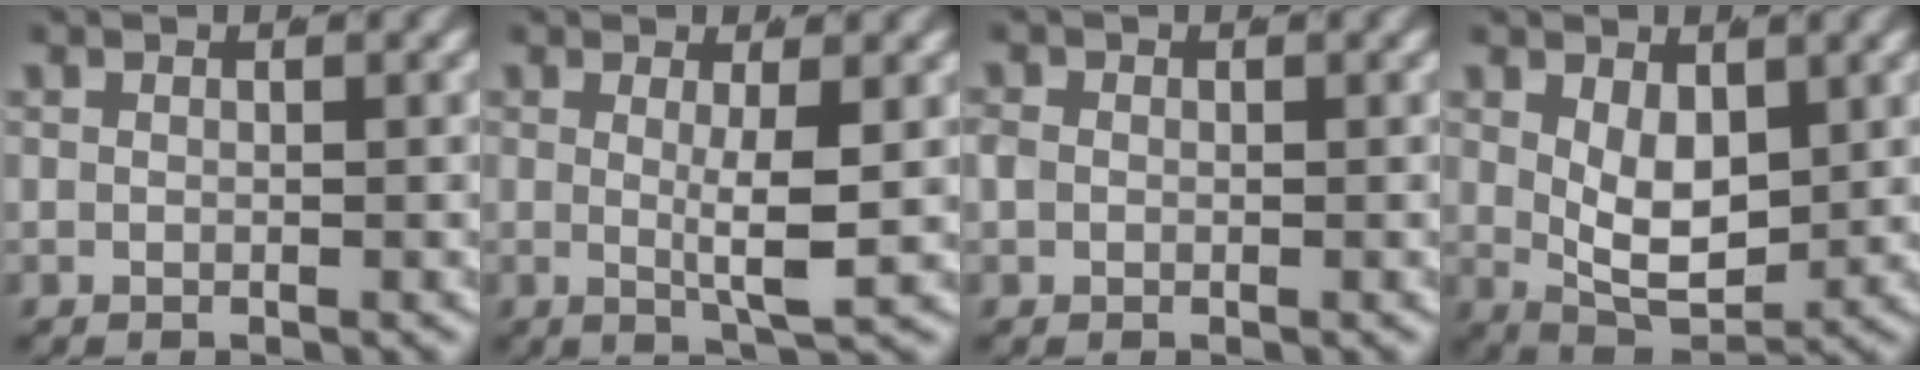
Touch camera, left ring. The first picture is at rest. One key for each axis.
{"total": 3.3, "fx": 0.2, "fy": 0.0, "fz": 3.3, "tx": -0.057, "ty": -0.016, "tz": 0.009}
{"total": 1.1, "fx": -0.2, "fy": 1.0, "fz": 0.5, "tx": -0.022, "ty": -0.006, "tz": 0.002}
{"total": 6.0, "fx": 0.4, "fy": 3.9, "fz": 4.5, "tx": -0.079, "ty": -0.027, "tz": 0.019}